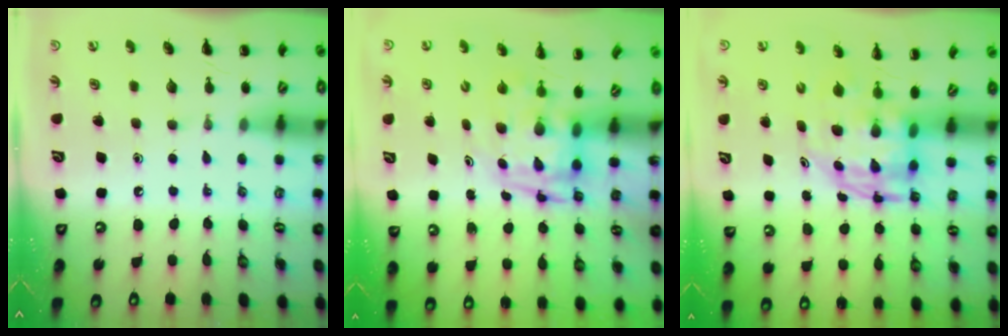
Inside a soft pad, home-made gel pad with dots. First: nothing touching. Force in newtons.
{"total": 3.4, "press": 3.4, "slide": 0.7}
{"total": 4.2, "press": 4.0, "slide": 1.1}